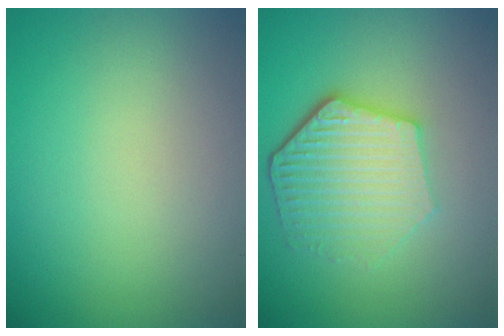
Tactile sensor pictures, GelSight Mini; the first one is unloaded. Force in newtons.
{"total": 6.0, "press": 4.5, "slide": 3.9}